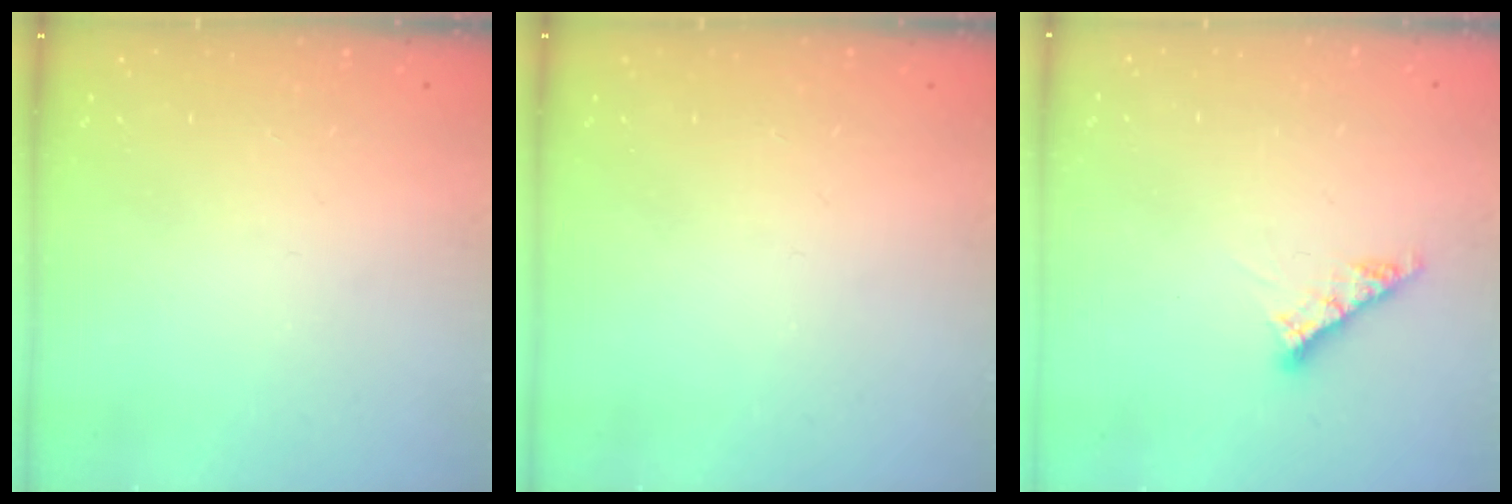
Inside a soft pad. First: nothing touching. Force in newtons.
{"total": 0.0}
{"total": 6.9, "press": 6.8, "slide": 0.7}